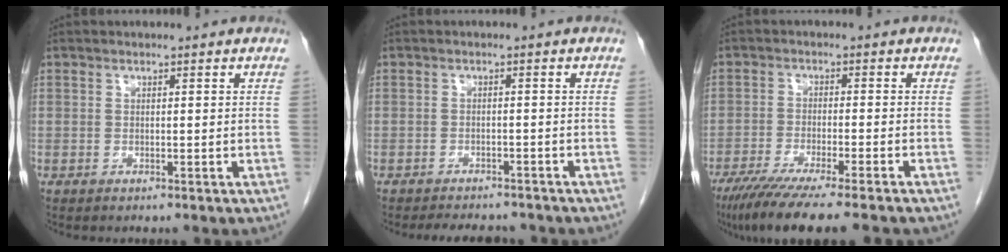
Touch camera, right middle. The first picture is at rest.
{"total": 6.8, "force": [-6.1, 2.0, 2.0], "torque": [-0.028, -0.002, -0.079]}
{"total": 12.3, "force": [-9.9, -0.1, 7.3], "torque": [-0.103, -0.034, -0.155]}